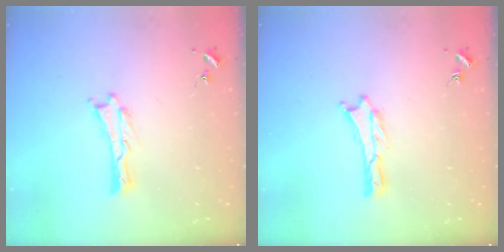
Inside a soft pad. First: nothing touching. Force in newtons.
{"total": 0.0}